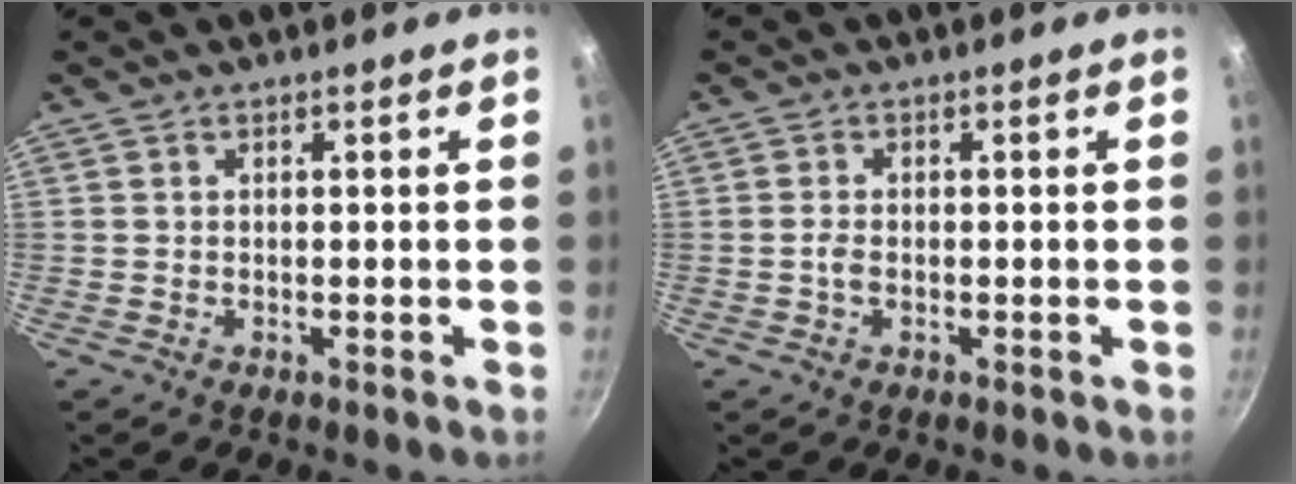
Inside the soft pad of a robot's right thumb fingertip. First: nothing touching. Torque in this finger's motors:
{"motor_torque": [-0.38, 0.23, 0.07, 0.20, 0.00]}